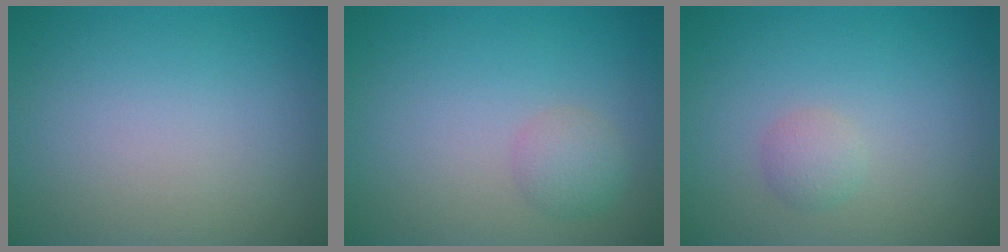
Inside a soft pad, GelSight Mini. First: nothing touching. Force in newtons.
{"total": 1.9, "press": 1.8, "slide": 0.1}
{"total": 1.3, "press": 1.3, "slide": 0.0}